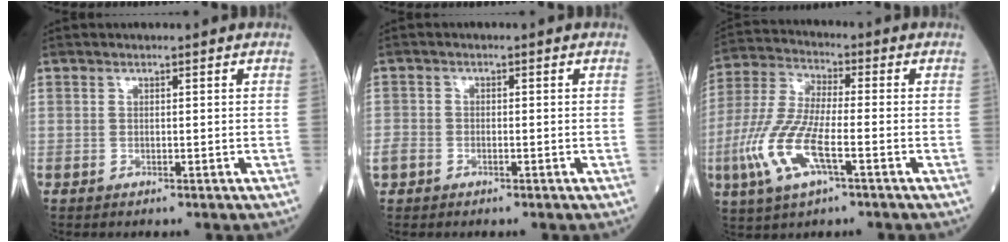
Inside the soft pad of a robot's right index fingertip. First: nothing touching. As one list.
[{"total": 2.5, "force": [-1.4, 1.8, 1.0], "torque": [-0.026, 0.003, -0.027]}, {"total": 12.1, "force": [-4.2, 3.1, 10.9], "torque": [-0.252, -0.009, -0.081]}]